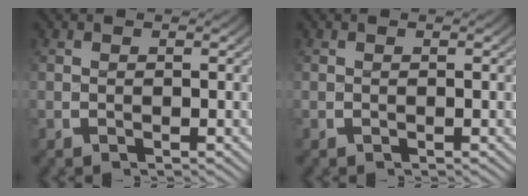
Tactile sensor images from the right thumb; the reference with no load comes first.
{"total": 0.0}